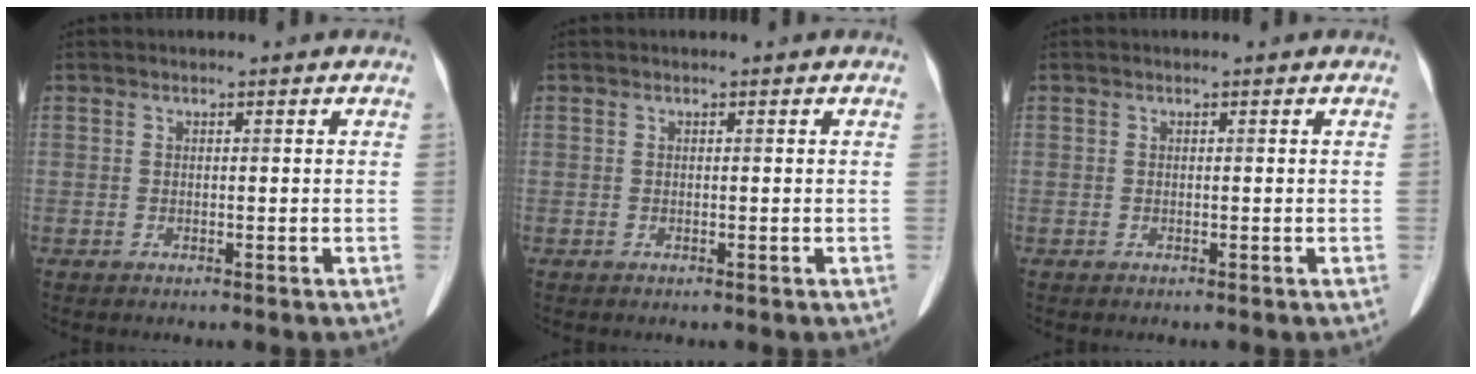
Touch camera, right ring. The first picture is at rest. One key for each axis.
{"total": 0.0}
{"total": 0.0}